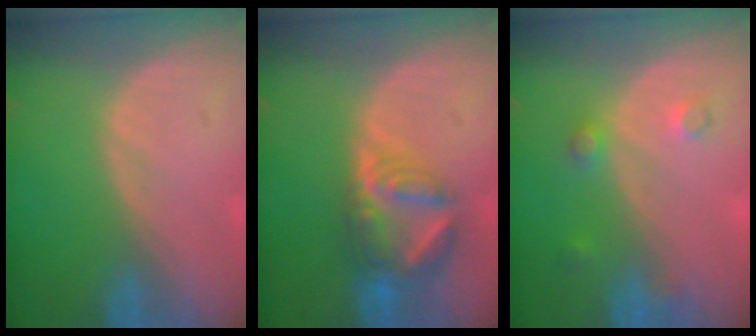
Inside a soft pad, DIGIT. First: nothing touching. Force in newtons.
{"total": 6.8, "press": 6.6, "slide": 1.7}
{"total": 2.6, "press": 2.6, "slide": 0.3}